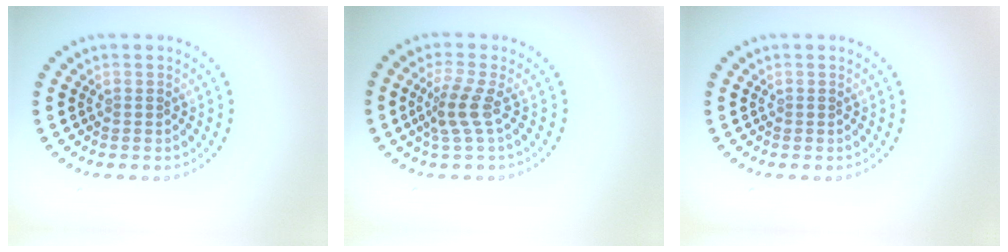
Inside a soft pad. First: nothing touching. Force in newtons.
{"total": 2.5, "press": 1.8, "slide": 1.7}
{"total": 0.0}